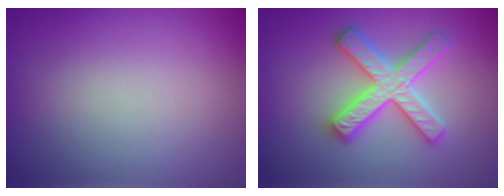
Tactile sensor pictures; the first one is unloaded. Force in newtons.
{"total": 4.9, "press": 4.9, "slide": 0.8}